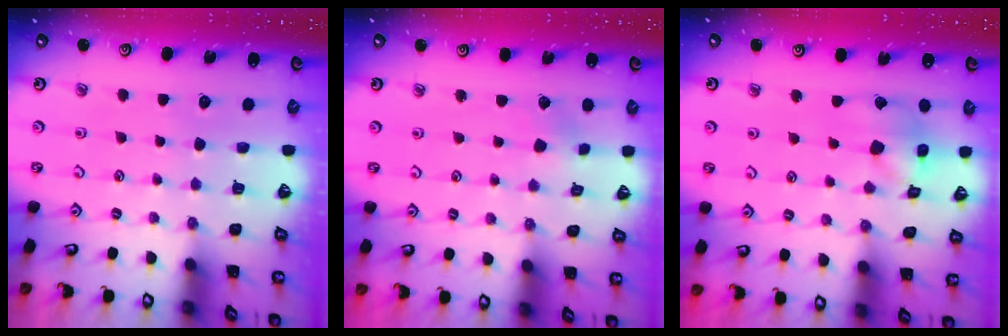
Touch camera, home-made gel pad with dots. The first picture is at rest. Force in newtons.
{"total": 2.5, "press": 2.5, "slide": 0.2}
{"total": 13.1, "press": 13.0, "slide": 2.0}